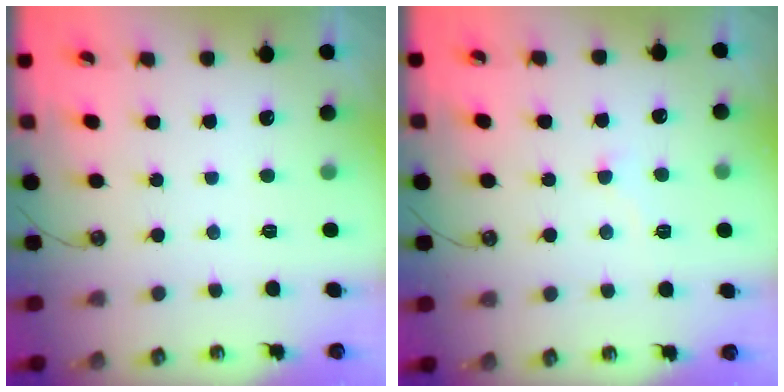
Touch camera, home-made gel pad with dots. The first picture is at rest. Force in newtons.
{"total": 2.8, "press": 2.7, "slide": 0.7}